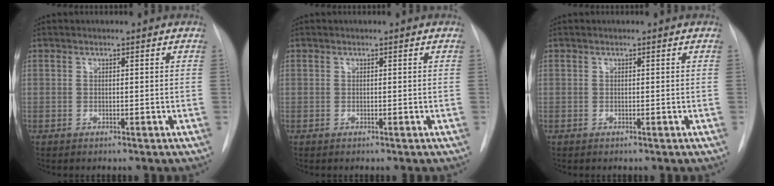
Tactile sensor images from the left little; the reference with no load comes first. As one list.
[{"total": 0.0}, {"total": 0.0}]